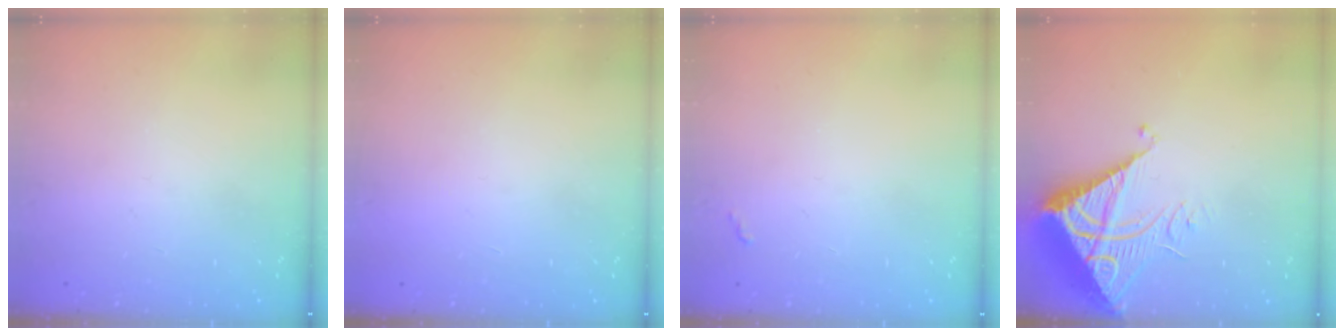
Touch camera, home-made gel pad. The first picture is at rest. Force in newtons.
{"total": 1.5, "press": 1.5, "slide": 0.1}
{"total": 2.8, "press": 2.8, "slide": 0.4}
{"total": 9.8, "press": 9.8, "slide": 1.0}